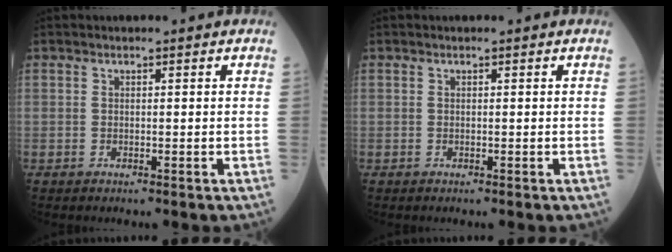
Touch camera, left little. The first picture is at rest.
{"total": 0.0}